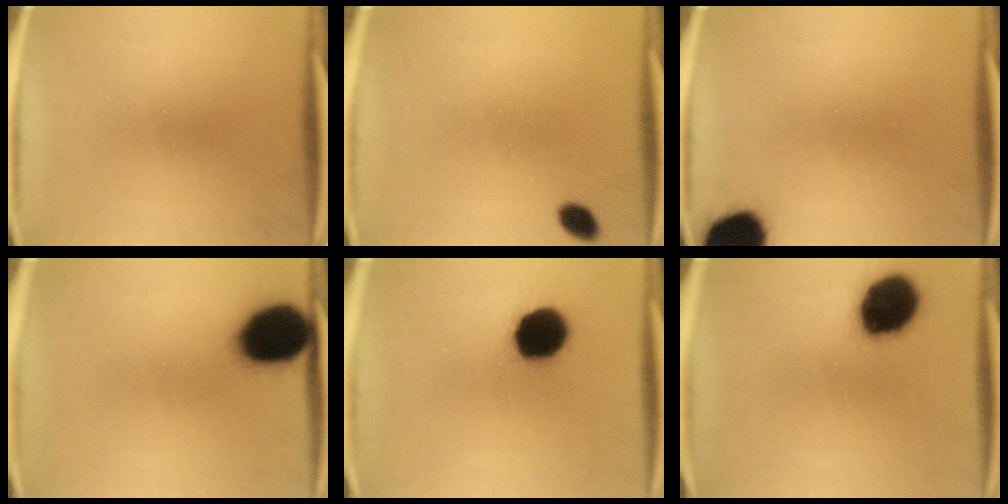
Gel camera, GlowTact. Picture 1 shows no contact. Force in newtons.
{"total": 2.7}
{"total": 13.5}
{"total": 17.2}
{"total": 14.1}
{"total": 15.0}